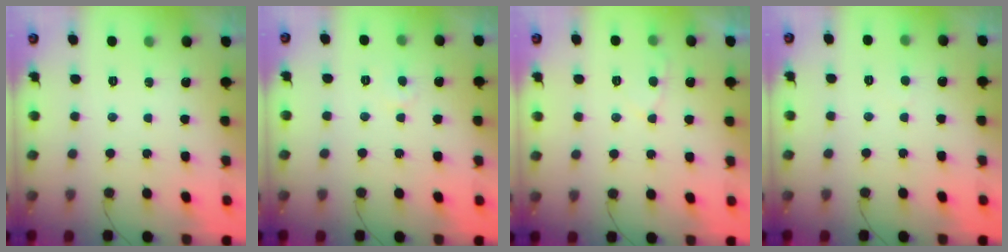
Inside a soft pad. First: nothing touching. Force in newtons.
{"total": 3.5, "press": 3.5, "slide": 0.4}
{"total": 3.5, "press": 3.5, "slide": 0.4}
{"total": 2.5, "press": 2.5, "slide": 0.2}